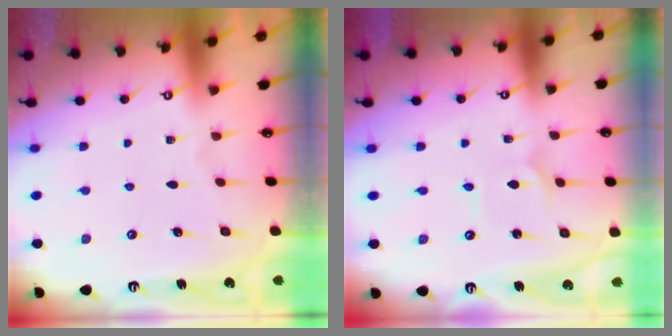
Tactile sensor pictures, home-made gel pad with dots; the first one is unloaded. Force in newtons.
{"total": 1.1, "press": 1.1, "slide": 0.1}